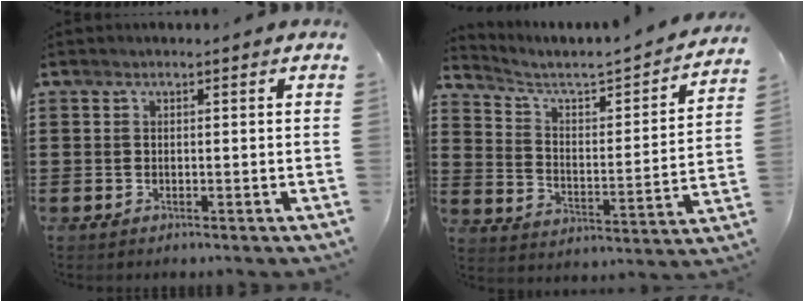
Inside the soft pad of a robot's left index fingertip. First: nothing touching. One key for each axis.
{"total": 3.2, "fx": 2.6, "fy": 0.9, "fz": 1.6, "tx": -0.053, "ty": -0.027, "tz": 0.029}